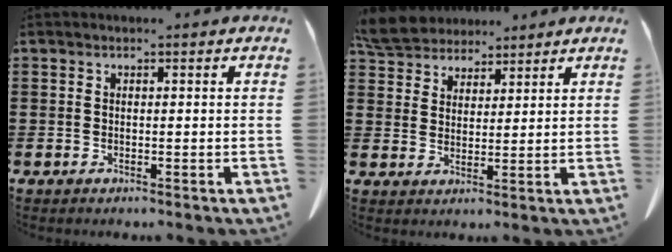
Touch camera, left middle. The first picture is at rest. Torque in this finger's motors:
{"motor_torque": [0.16, 0.07, 0.07, 0.04]}